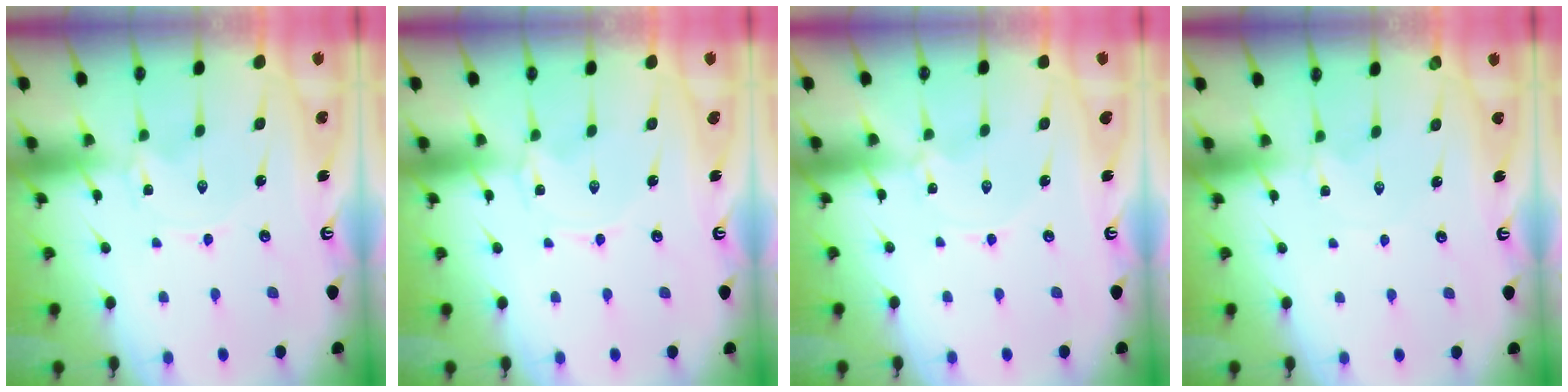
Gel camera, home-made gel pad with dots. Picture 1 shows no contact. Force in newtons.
{"total": 0.0}
{"total": 0.0}
{"total": 0.8, "press": 0.7, "slide": 0.2}